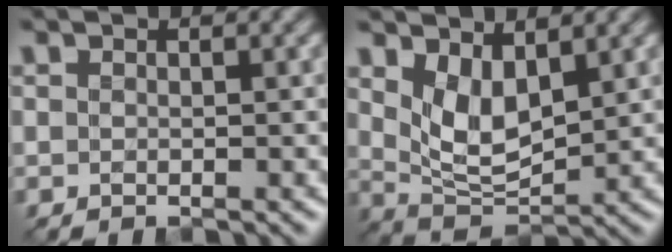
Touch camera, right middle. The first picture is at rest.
{"total": 4.1, "force": [1.9, 2.0, 3.0], "torque": [-0.061, -0.010, 0.039]}